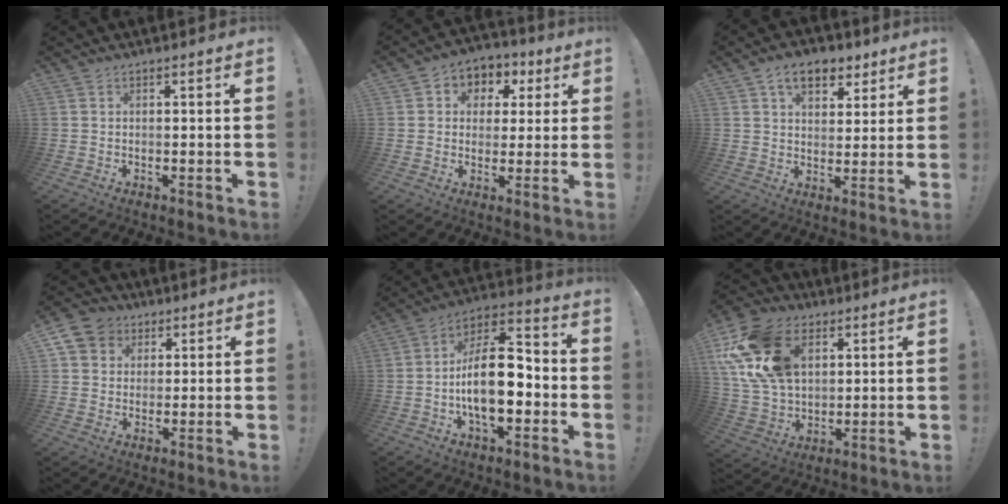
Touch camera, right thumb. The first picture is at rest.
{"total": 6.5, "force": [0.2, 6.2, 2.0], "torque": [-0.020, 0.000, 0.009]}
{"total": 10.4, "force": [5.7, 6.7, 5.5], "torque": [-0.074, -0.019, 0.105]}
{"total": 7.8, "force": [3.0, 6.9, 2.0], "torque": [-0.029, -0.013, 0.062]}
{"total": 18.4, "force": [-4.0, 9.1, 15.5], "torque": [-0.267, 0.019, -0.064]}
{"total": 22.3, "force": [8.0, 15.5, 13.9], "torque": [-0.258, -0.031, 0.151]}